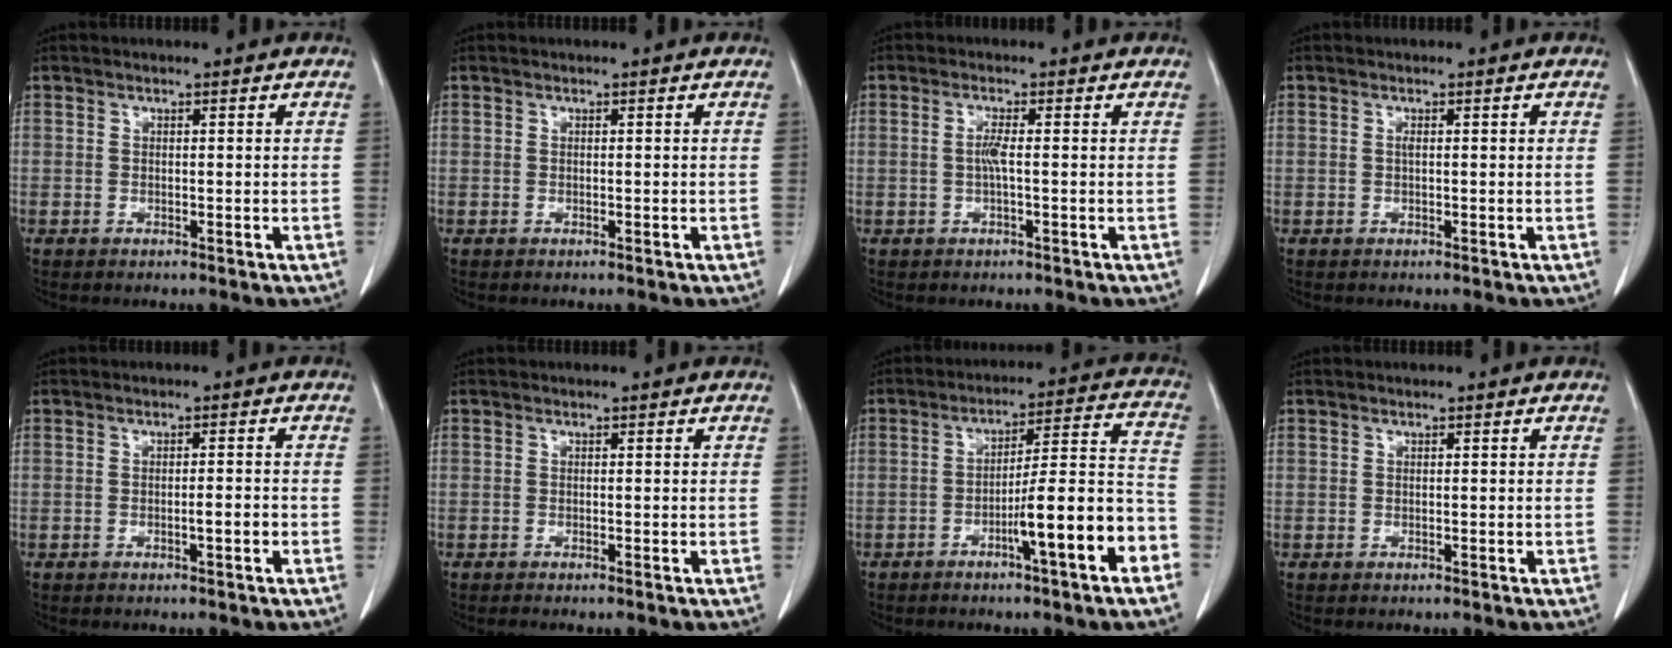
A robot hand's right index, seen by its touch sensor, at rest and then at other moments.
{"total": 0.0}
{"total": 1.9, "force": [-0.2, 0.0, 1.9], "torque": [-0.040, 0.001, -0.004]}
{"total": 0.9, "force": [0.1, 0.2, 0.9], "torque": [-0.016, 0.001, 0.002]}
{"total": 1.7, "force": [-0.7, 0.1, 1.5], "torque": [-0.025, 0.001, -0.011]}
{"total": 1.2, "force": [-1.0, -0.2, 0.6], "torque": [-0.006, 0.001, -0.013]}
{"total": 12.7, "force": [-5.7, 0.3, 11.4], "torque": [-0.161, 0.018, -0.086]}
{"total": 0.0}